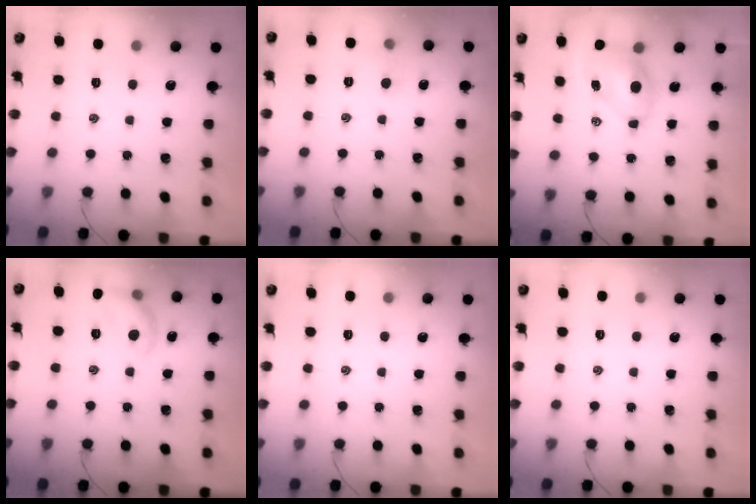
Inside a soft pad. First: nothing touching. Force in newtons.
{"total": 4.4, "press": 4.2, "slide": 1.3}
{"total": 7.5, "press": 7.4, "slide": 1.0}
{"total": 9.2, "press": 9.2, "slide": 0.2}
{"total": 0.0}
{"total": 0.0}